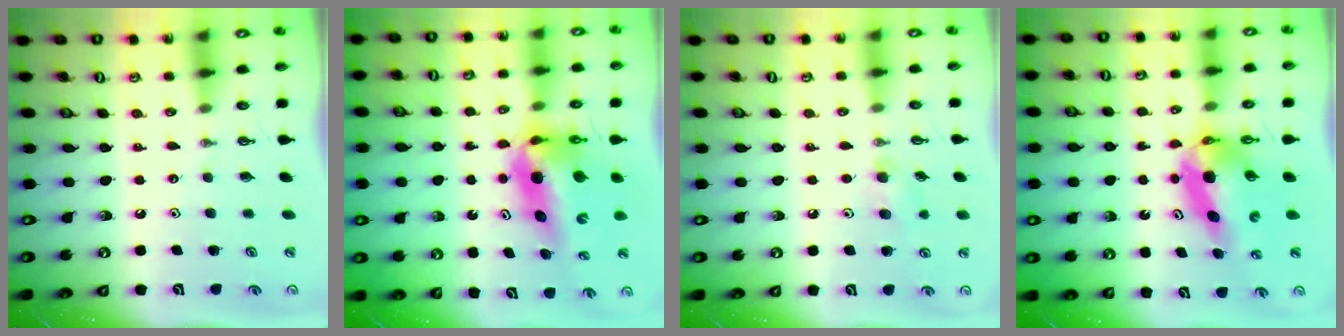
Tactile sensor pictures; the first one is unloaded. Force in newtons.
{"total": 9.7, "press": 9.5, "slide": 1.7}
{"total": 7.0, "press": 6.8, "slide": 1.5}
{"total": 8.0, "press": 8.0, "slide": 0.9}